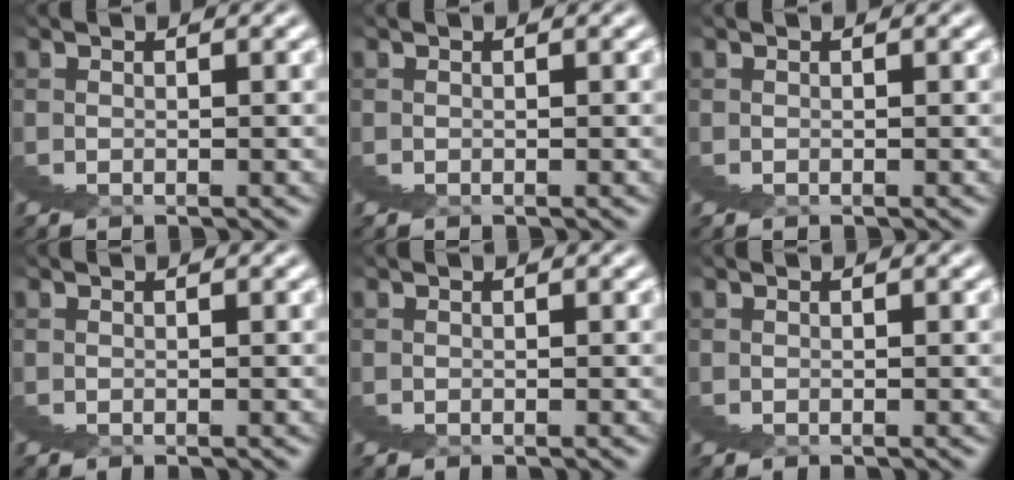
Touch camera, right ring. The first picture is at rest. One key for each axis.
{"total": 0.0}
{"total": 0.0}
{"total": 0.0}
{"total": 0.0}
{"total": 0.0}